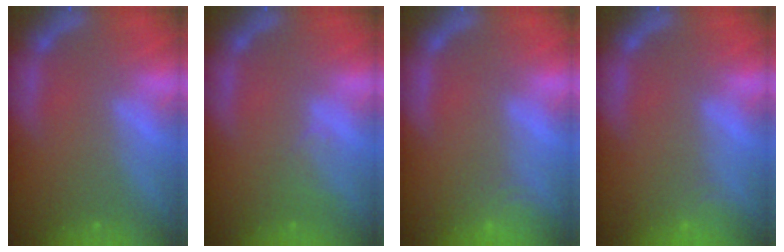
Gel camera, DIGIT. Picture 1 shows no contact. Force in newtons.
{"total": 1.5}
{"total": 3.5}
{"total": 2.4}